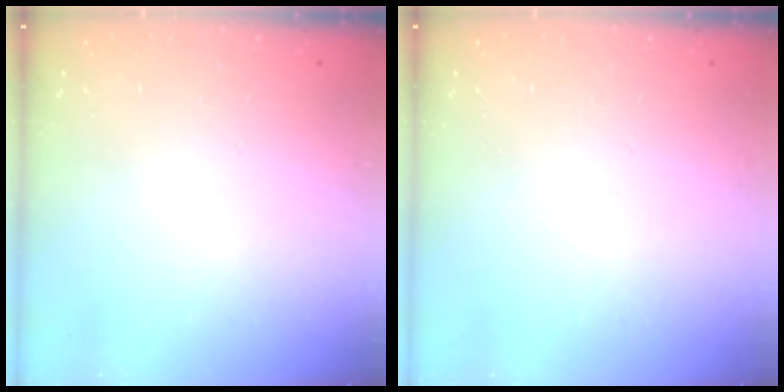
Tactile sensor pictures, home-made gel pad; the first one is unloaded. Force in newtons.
{"total": 0.0}